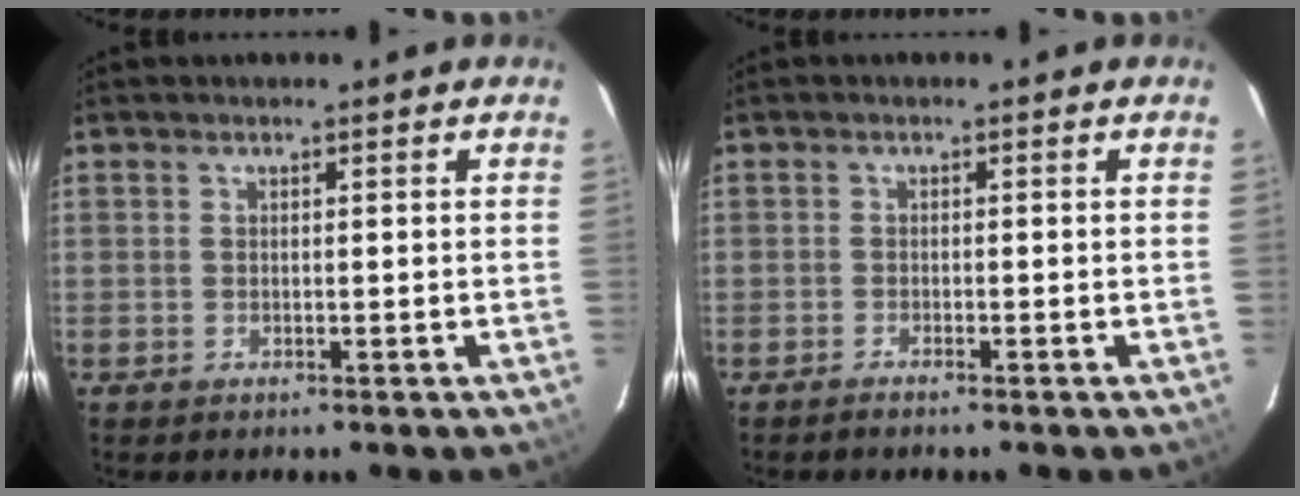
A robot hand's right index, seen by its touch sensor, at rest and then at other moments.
{"total": 1.2, "force": [-1.1, 0.0, 0.5], "torque": [-0.016, -0.001, -0.023]}